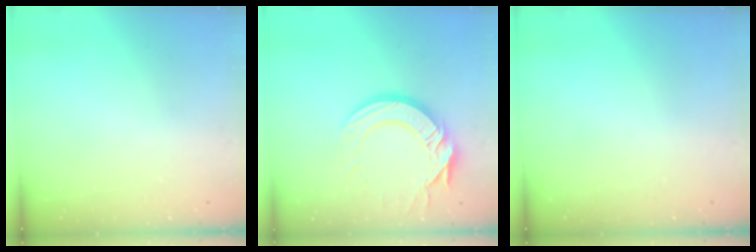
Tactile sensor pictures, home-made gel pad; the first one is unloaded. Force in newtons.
{"total": 15.8, "press": 15.7, "slide": 1.7}
{"total": 0.0}